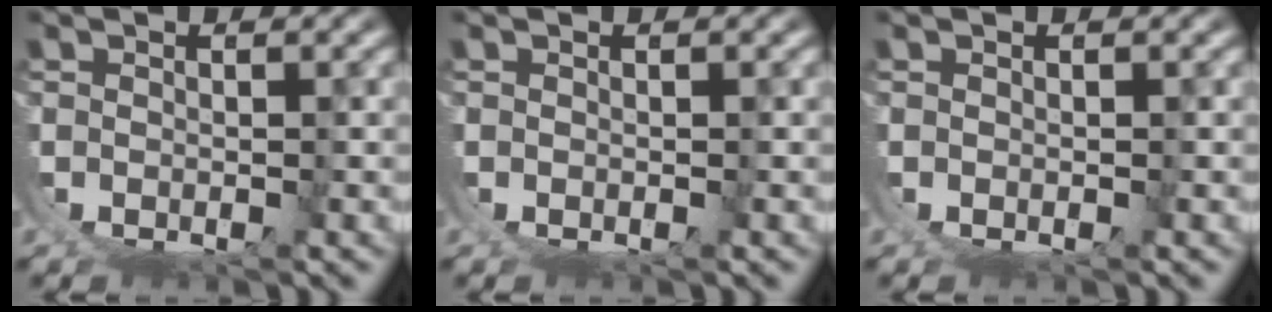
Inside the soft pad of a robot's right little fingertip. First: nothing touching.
{"total": 0.0}
{"total": 0.0}